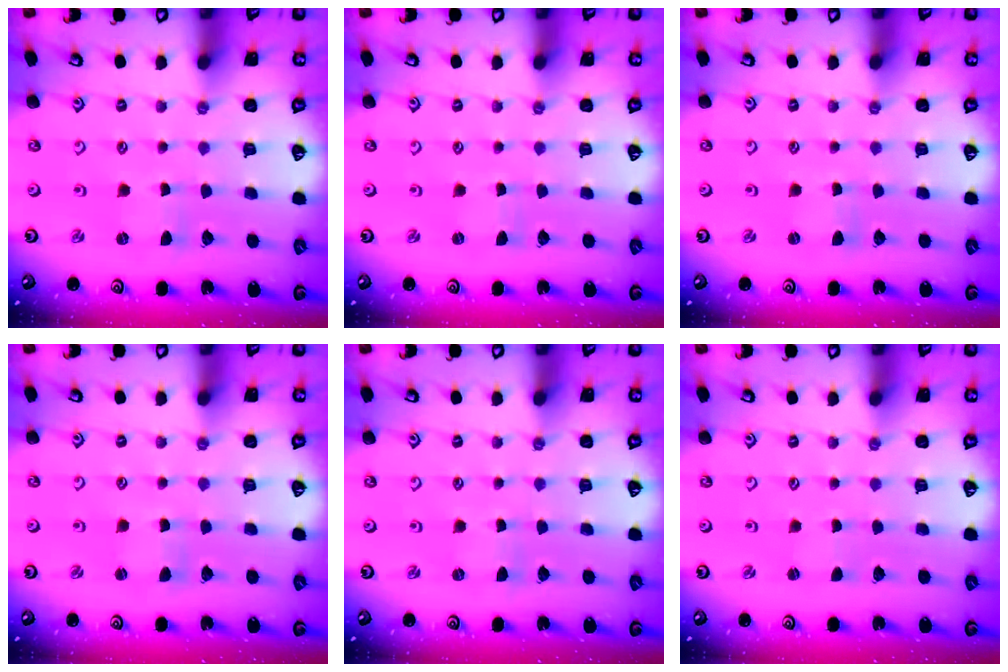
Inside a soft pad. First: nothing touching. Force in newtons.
{"total": 0.0}
{"total": 0.0}
{"total": 1.3, "press": 1.2, "slide": 0.3}
{"total": 0.0}
{"total": 0.0}